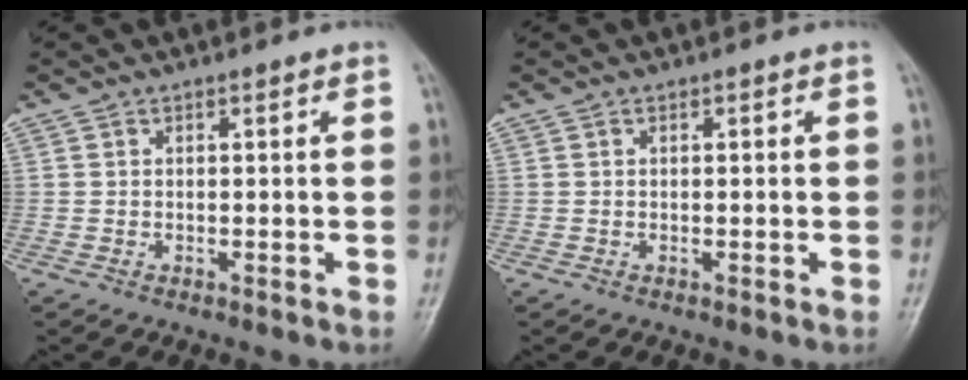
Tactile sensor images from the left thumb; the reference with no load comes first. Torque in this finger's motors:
{"motor_torque": [-0.23, 0.01, -0.17, -0.04, 0.00]}